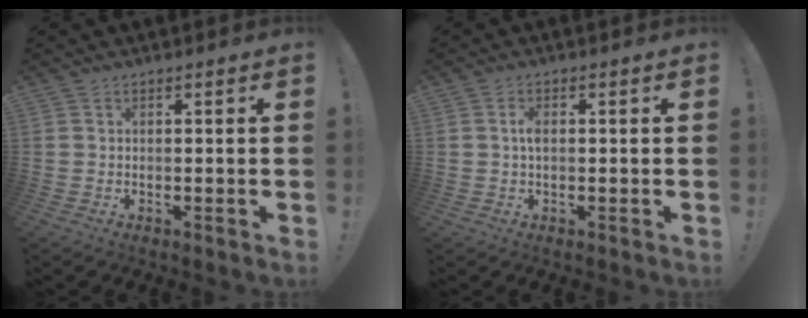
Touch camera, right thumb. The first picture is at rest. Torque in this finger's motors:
{"motor_torque": [-0.05, 0.13, 0.40, -0.09, 0.04]}